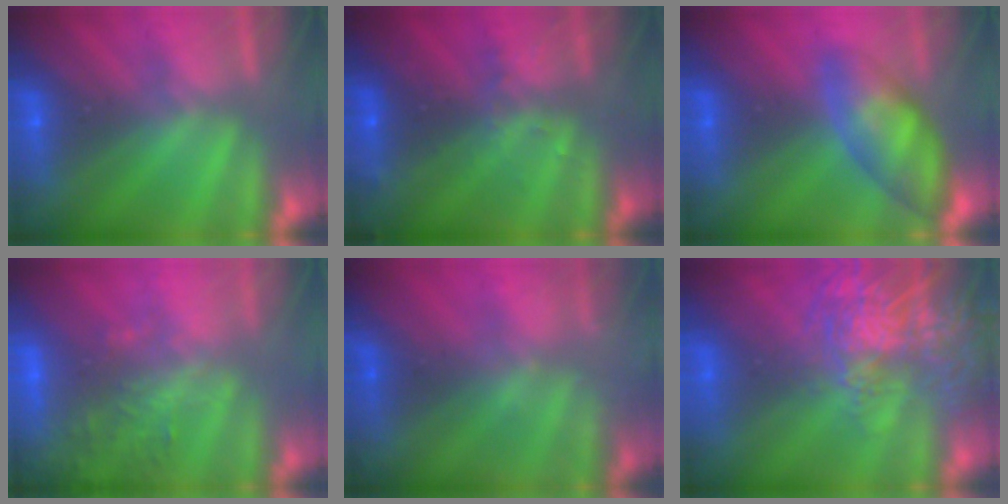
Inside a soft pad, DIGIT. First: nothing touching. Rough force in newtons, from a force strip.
{"total": 2.8}
{"total": 4.5}
{"total": 5.8}
{"total": 1.6}
{"total": 9.8}